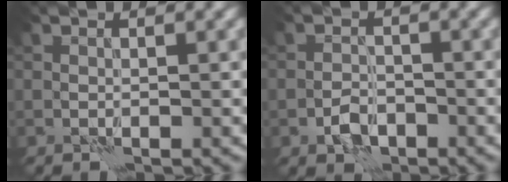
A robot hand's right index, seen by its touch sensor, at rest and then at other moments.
{"total": 2.4, "force": [-1.4, 1.4, 1.3], "torque": [-0.020, 0.006, -0.028]}